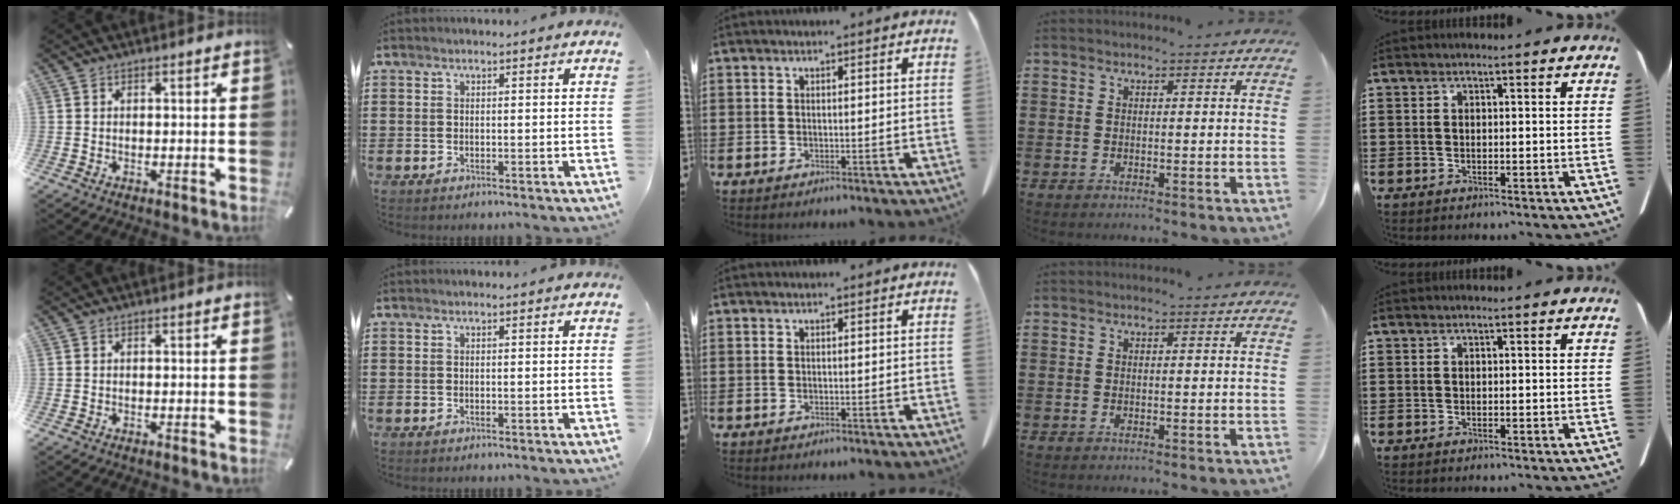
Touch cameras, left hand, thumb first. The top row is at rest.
{}